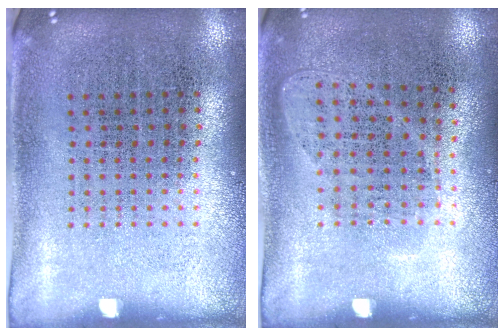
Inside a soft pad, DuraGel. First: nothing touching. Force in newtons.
{"total": 1.0, "press": 0.8, "slide": 0.5}